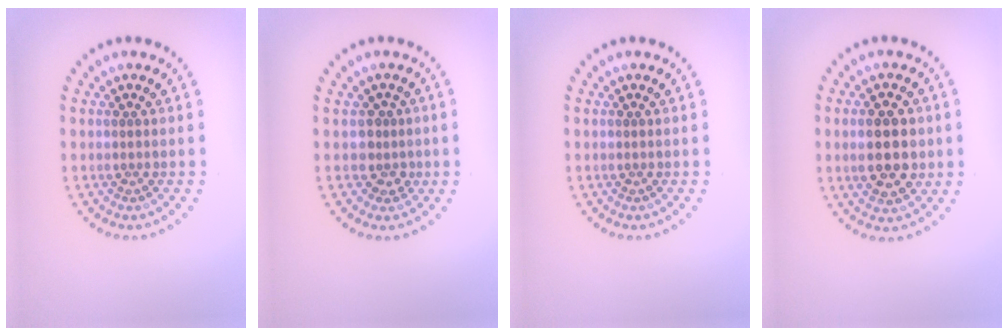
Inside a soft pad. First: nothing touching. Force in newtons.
{"total": 1.8, "press": 1.3, "slide": 1.2}
{"total": 0.0}
{"total": 5.2, "press": 5.2, "slide": 0.4}